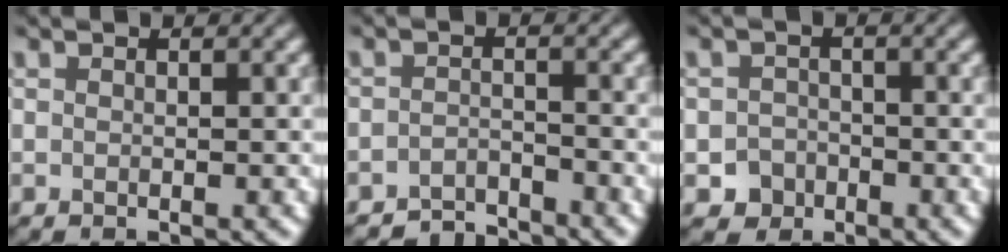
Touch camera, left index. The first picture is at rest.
{"total": 2.7, "force": [-2.7, 0.3, 0.0], "torque": [0.003, 0.006, -0.055]}
{"total": 2.1, "force": [-1.2, 1.7, 0.3], "torque": [0.003, 0.000, -0.025]}